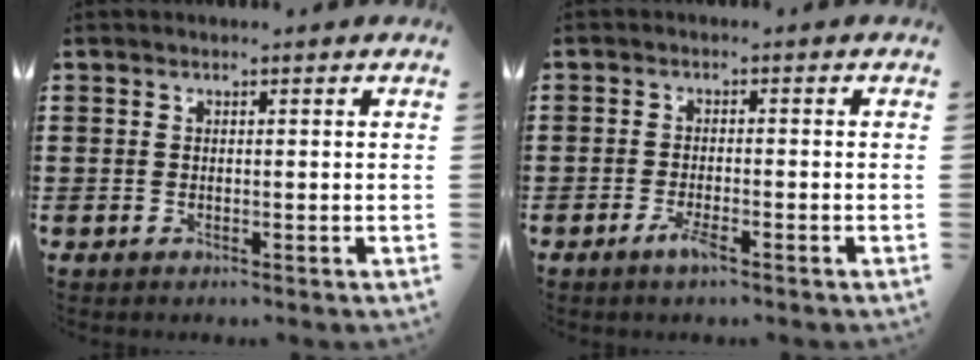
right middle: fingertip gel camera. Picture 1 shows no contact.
{"total": 2.8, "force": [-1.6, 0.4, 2.2], "torque": [-0.049, -0.005, -0.033]}